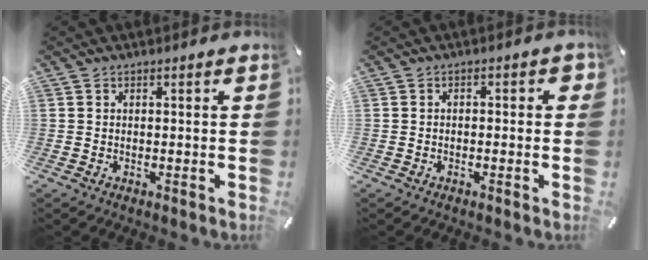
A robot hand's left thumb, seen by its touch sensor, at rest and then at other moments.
{"total": 2.0, "force": [-1.1, 0.9, 1.3], "torque": [-0.022, 0.009, -0.022]}